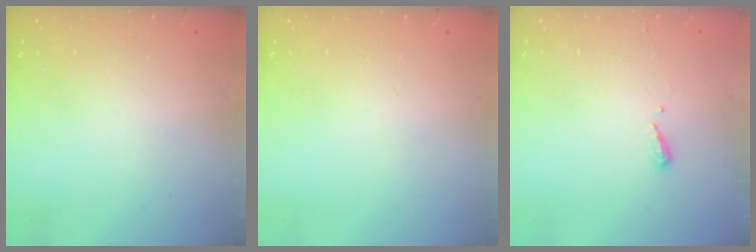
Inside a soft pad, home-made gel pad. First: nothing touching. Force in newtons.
{"total": 0.0}
{"total": 5.3, "press": 5.3, "slide": 0.5}